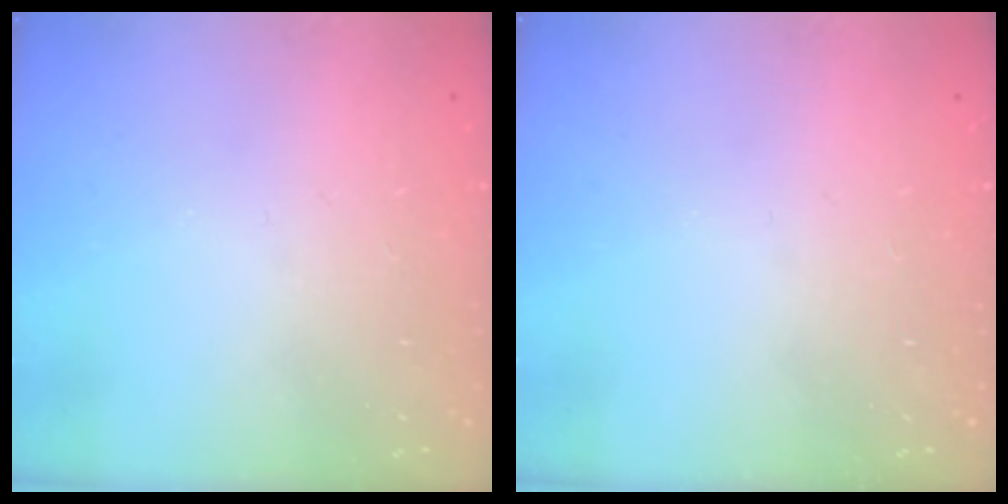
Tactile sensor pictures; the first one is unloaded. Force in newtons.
{"total": 0.0}